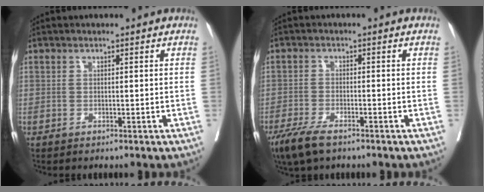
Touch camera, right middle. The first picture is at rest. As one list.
[{"total": 5.3, "force": [-3.9, 1.4, 3.3], "torque": [-0.065, -0.010, -0.069]}]